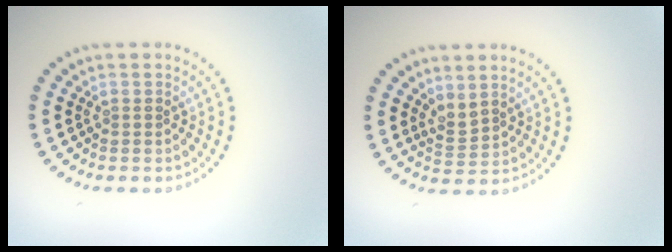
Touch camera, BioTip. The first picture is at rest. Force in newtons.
{"total": 1.8, "press": 1.4, "slide": 1.2}